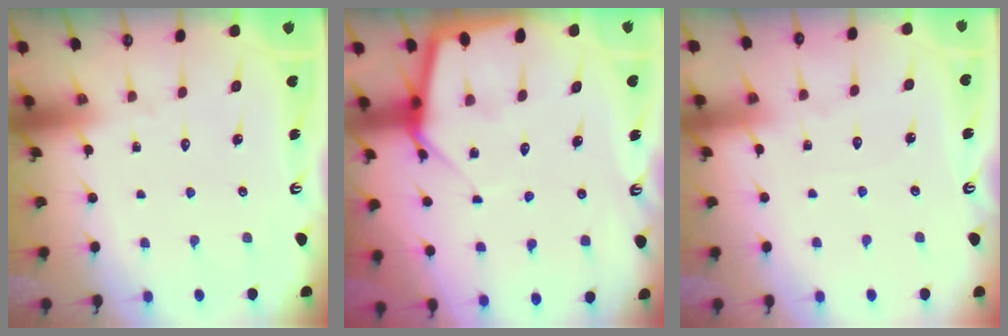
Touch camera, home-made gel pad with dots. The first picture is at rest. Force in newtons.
{"total": 7.1, "press": 7.1, "slide": 0.5}
{"total": 3.1, "press": 3.1, "slide": 0.4}